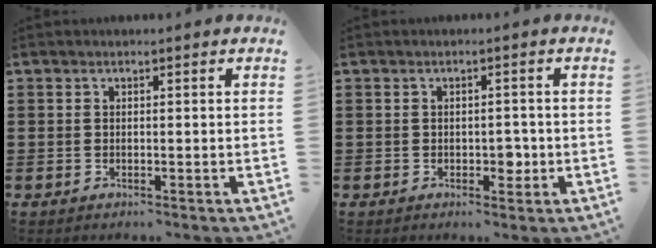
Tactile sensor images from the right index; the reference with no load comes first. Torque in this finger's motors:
{"motor_torque": [1.03, 0.31, 0.03, 0.01]}